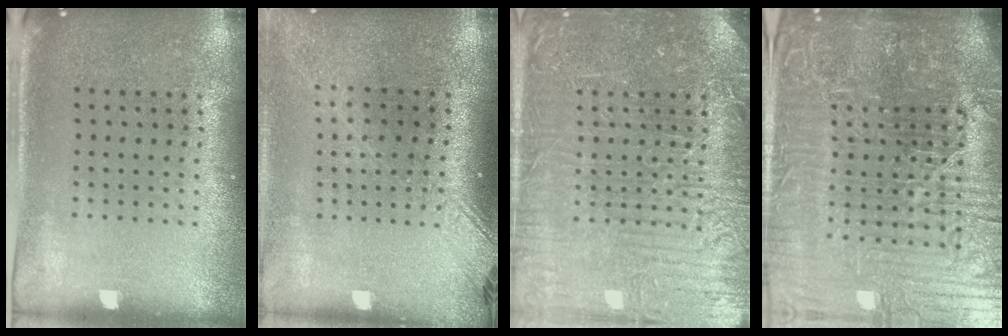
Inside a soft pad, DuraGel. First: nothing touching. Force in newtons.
{"total": 1.8, "press": 1.4, "slide": 1.0}
{"total": 5.0, "press": 5.0, "slide": 0.6}
{"total": 8.0, "press": 7.1, "slide": 3.7}